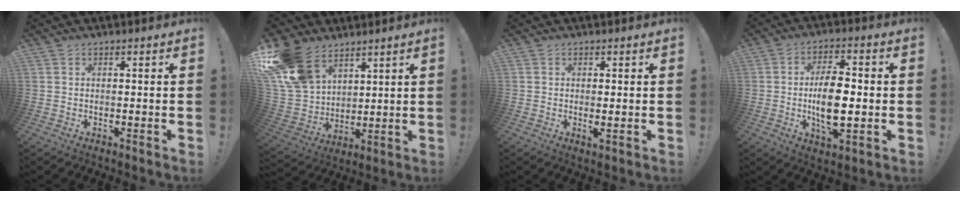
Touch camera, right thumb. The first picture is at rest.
{"total": 16.9, "force": [10.9, 10.5, 7.5], "torque": [-0.160, -0.059, 0.215]}
{"total": 1.8, "force": [0.3, 0.2, 1.7], "torque": [-0.029, -0.004, 0.005]}
{"total": 12.5, "force": [-1.2, 5.7, 11.1], "torque": [-0.194, -0.004, -0.027]}